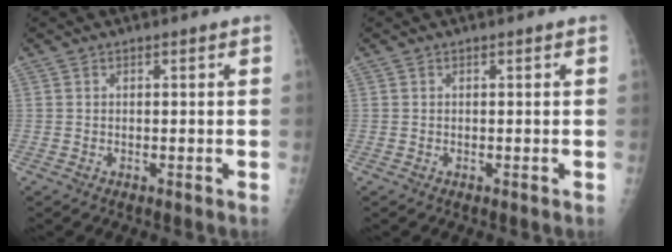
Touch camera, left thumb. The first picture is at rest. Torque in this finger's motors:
{"motor_torque": [0.00, 0.00, 0.00, 0.00, 0.00]}